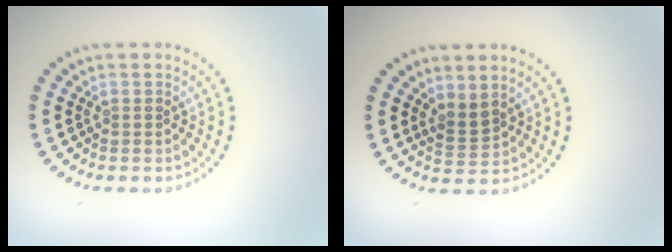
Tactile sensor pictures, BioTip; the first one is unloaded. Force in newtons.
{"total": 1.8, "press": 1.3, "slide": 1.2}